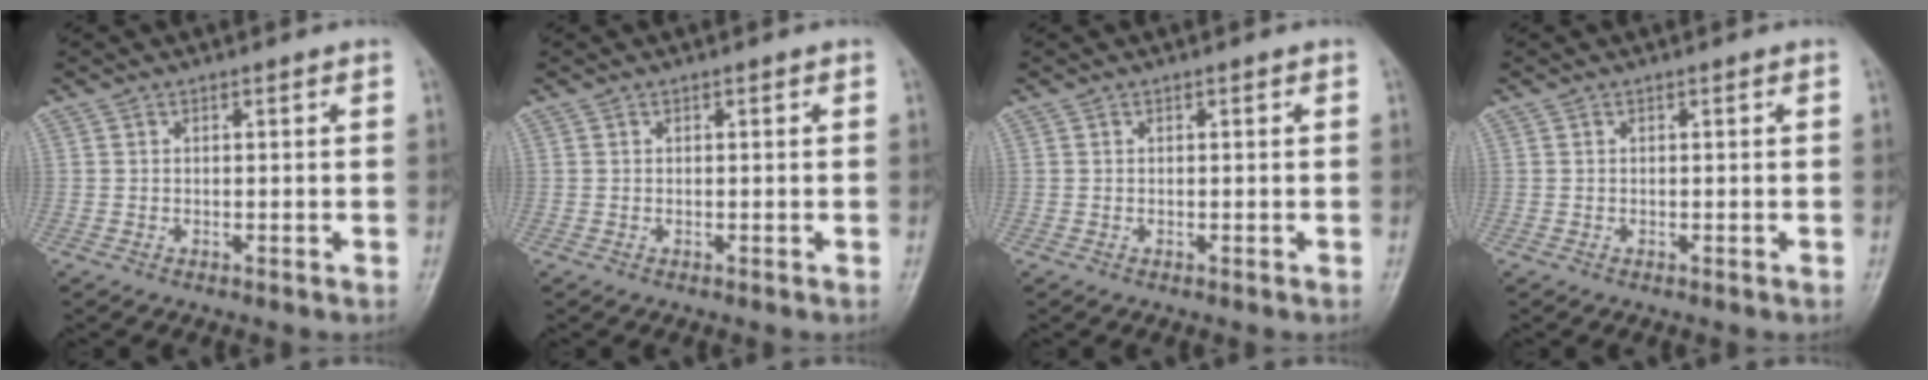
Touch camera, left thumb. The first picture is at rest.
{"total": 0.0}
{"total": 0.0}
{"total": 0.0}